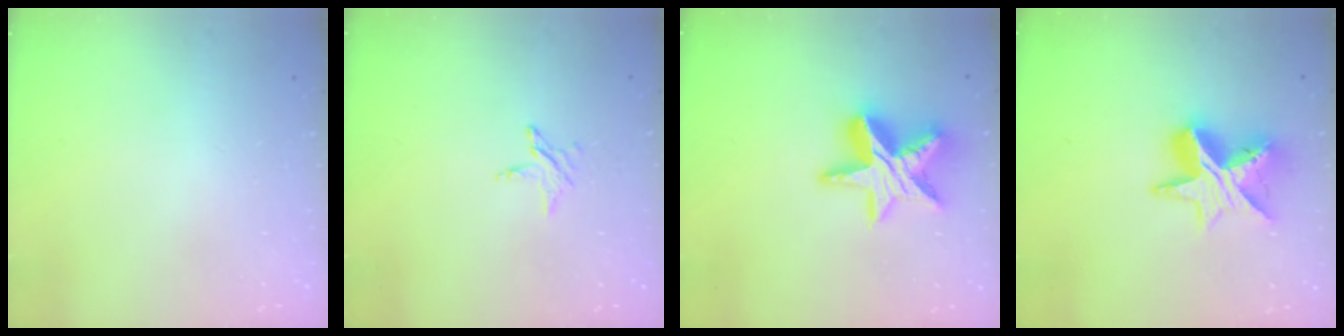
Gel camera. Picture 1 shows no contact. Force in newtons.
{"total": 2.9, "press": 2.8, "slide": 0.3}
{"total": 16.8, "press": 16.8, "slide": 1.4}
{"total": 14.5, "press": 14.5, "slide": 1.3}